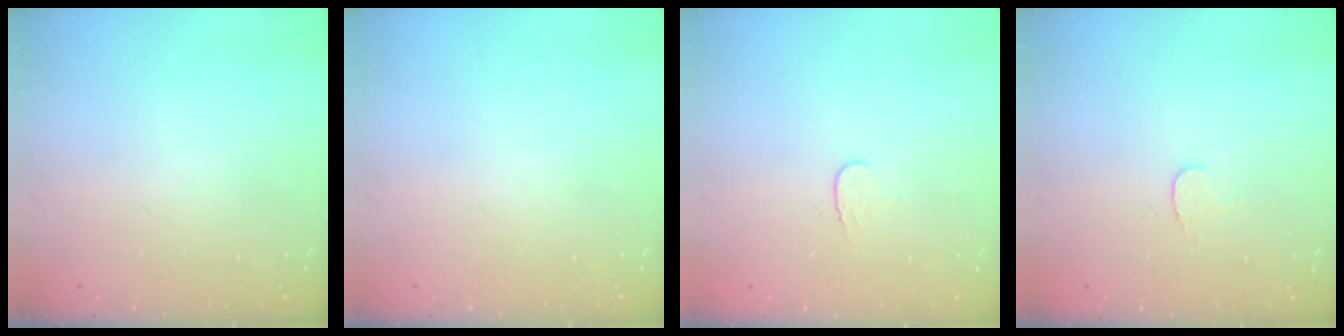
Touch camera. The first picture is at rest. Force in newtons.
{"total": 0.0}
{"total": 3.4, "press": 3.4, "slide": 0.4}
{"total": 4.3, "press": 4.3, "slide": 0.3}